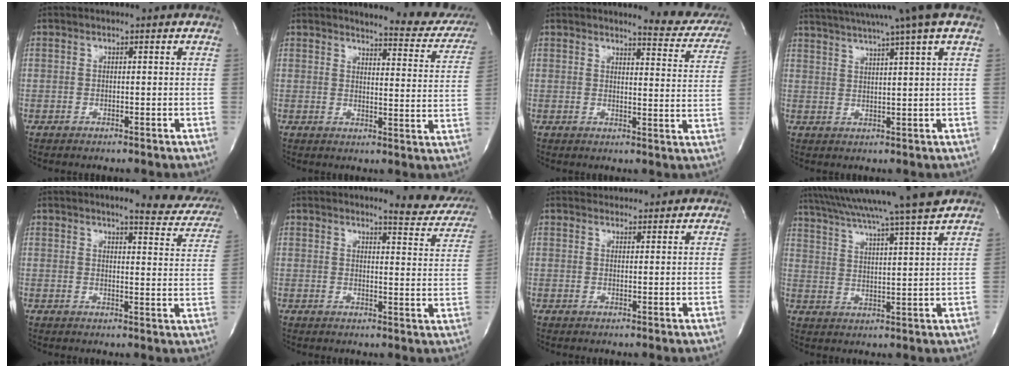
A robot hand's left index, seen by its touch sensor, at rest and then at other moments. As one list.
[{"total": 12.6, "force": [11.9, 2.2, 3.3], "torque": [-0.016, -0.059, 0.111]}, {"total": 9.0, "force": [8.7, 1.6, 1.8], "torque": [-0.001, -0.044, 0.075]}, {"total": 13.9, "force": [11.3, -1.9, 8.0], "torque": [-0.140, 0.003, 0.154]}, {"total": 10.3, "force": [9.5, 1.6, 3.6], "torque": [-0.025, -0.033, 0.086]}, {"total": 8.7, "force": [8.4, 1.4, 2.0], "torque": [-0.008, -0.041, 0.075]}, {"total": 4.2, "force": [4.1, 1.1, 0.3], "torque": [-0.007, 0.019, 0.055]}, {"total": 17.8, "force": [15.6, -1.9, 8.4], "torque": [-0.152, -0.012, 0.227]}]